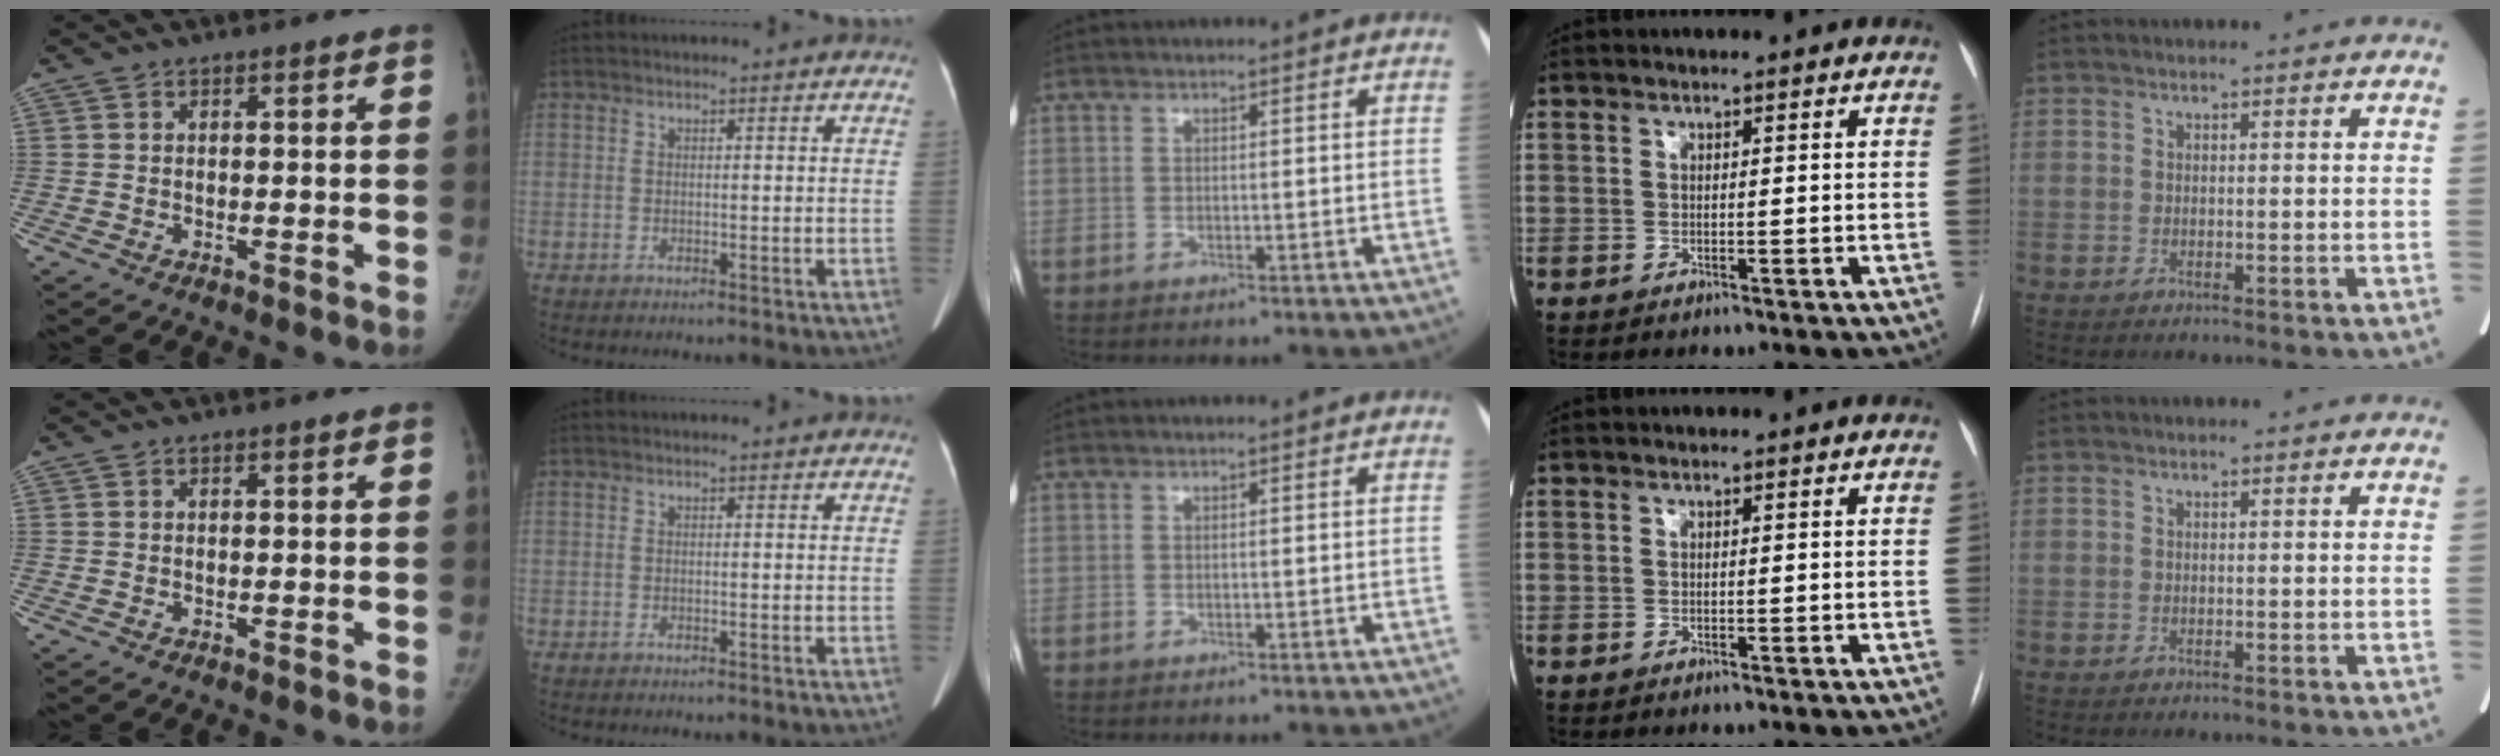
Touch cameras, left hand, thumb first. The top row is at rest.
{}